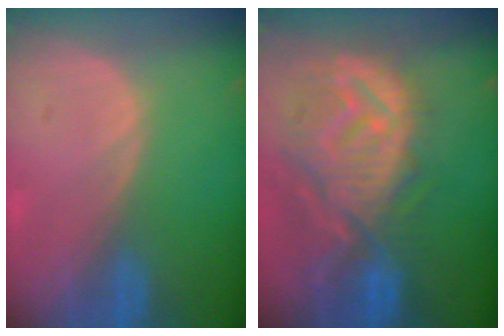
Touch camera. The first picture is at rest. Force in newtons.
{"total": 12.7, "press": 11.3, "slide": 5.9}